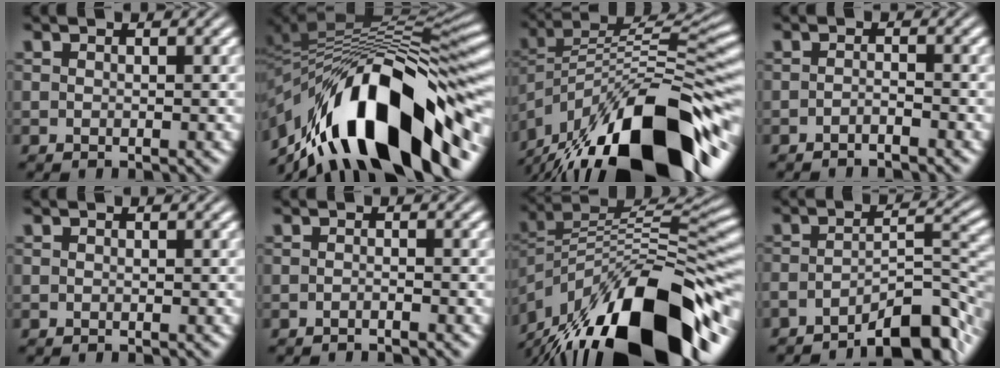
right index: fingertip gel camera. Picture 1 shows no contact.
{"total": 18.6, "force": [-5.3, 8.9, 15.4], "torque": [-0.235, -0.001, -0.075]}
{"total": 17.0, "force": [-7.3, 8.3, 12.9], "torque": [-0.210, -0.042, -0.091]}
{"total": 1.6, "force": [-1.5, -0.2, 0.1], "torque": [0.002, -0.005, -0.025]}
{"total": 0.0}
{"total": 1.1, "force": [-1.0, -0.4, -0.1], "torque": [0.001, -0.002, -0.017]}
{"total": 18.3, "force": [-6.7, 9.5, 14.1], "torque": [-0.228, -0.037, -0.082]}
{"total": 7.1, "force": [-5.0, 1.6, 4.8], "torque": [-0.045, -0.013, -0.068]}